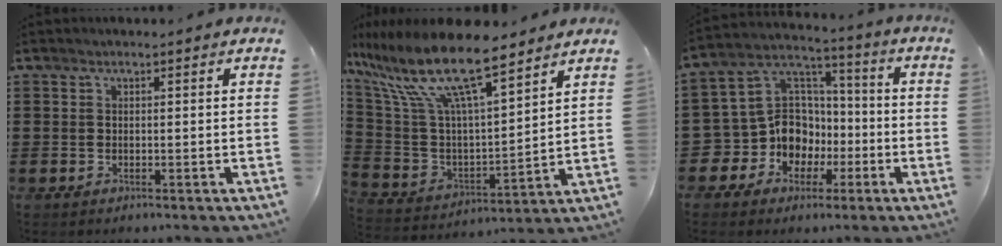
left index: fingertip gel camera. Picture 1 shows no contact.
{"total": 14.0, "force": [10.0, 3.1, 9.3], "torque": [-0.223, -0.057, 0.172]}
{"total": 11.1, "force": [-2.8, 10.0, 3.9], "torque": [-0.128, -0.002, -0.046]}